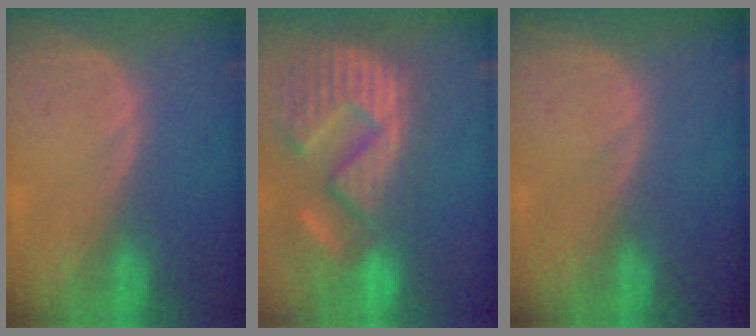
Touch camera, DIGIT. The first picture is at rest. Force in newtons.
{"total": 15.4, "press": 12.6, "slide": 8.8}
{"total": 0.0}